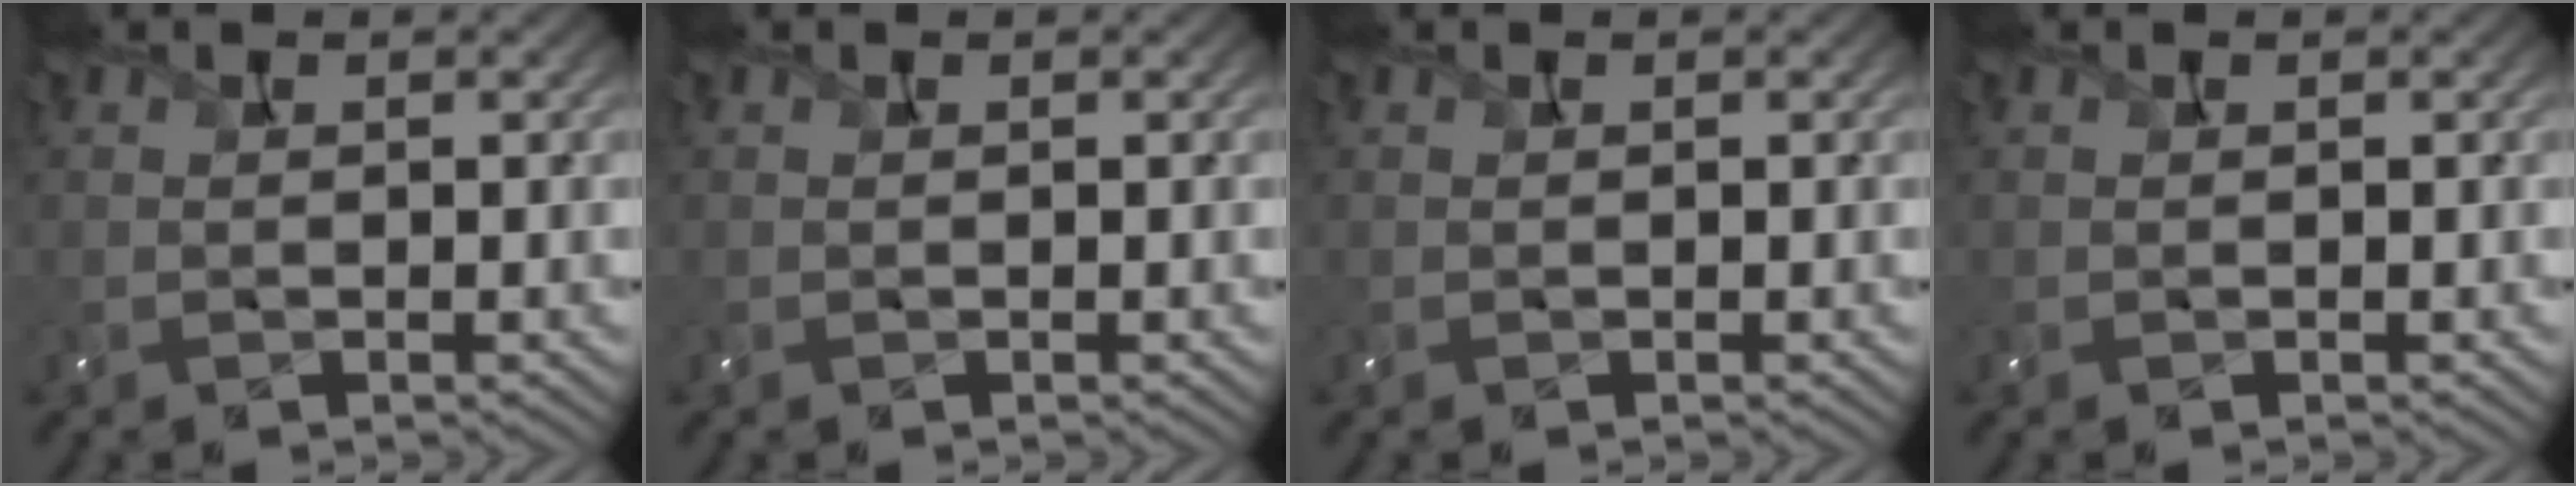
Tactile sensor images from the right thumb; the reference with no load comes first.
{"total": 0.0}
{"total": 0.0}
{"total": 0.0}